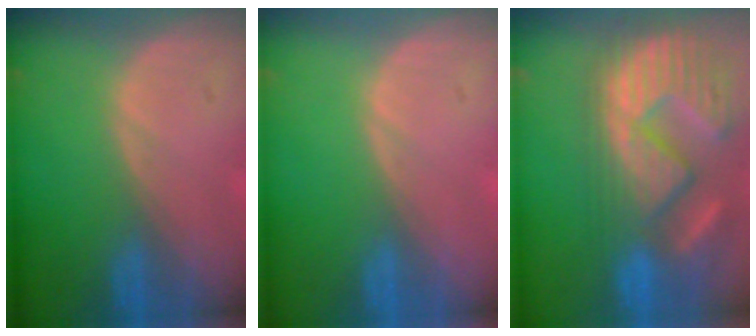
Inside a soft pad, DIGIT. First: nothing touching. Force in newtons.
{"total": 0.0}
{"total": 14.6, "press": 12.4, "slide": 7.8}